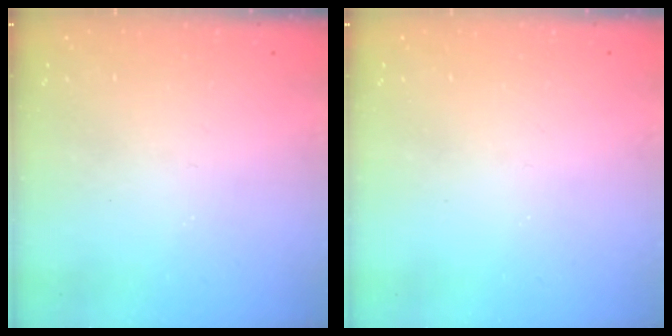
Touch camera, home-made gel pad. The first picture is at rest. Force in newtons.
{"total": 0.0}